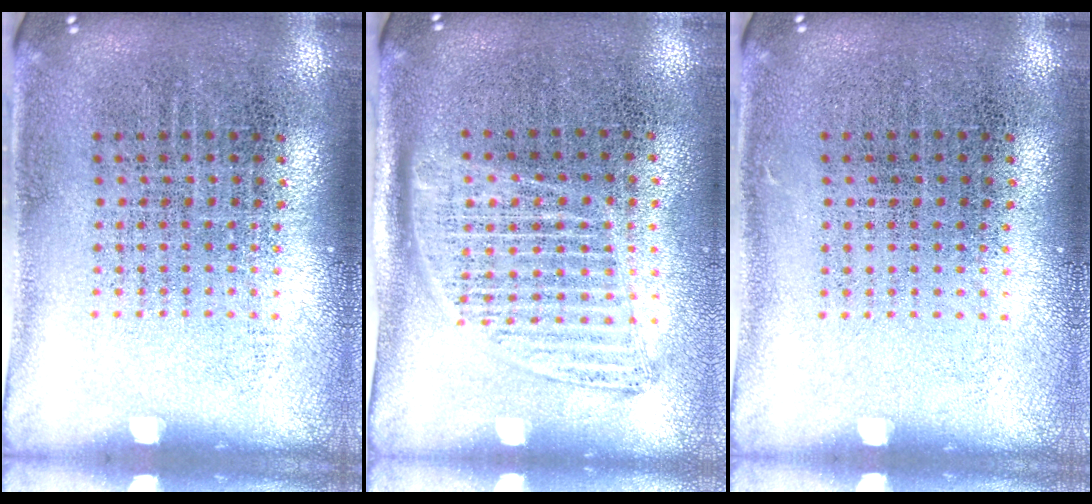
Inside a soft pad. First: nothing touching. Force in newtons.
{"total": 1.3, "press": 1.1, "slide": 0.7}
{"total": 0.0}